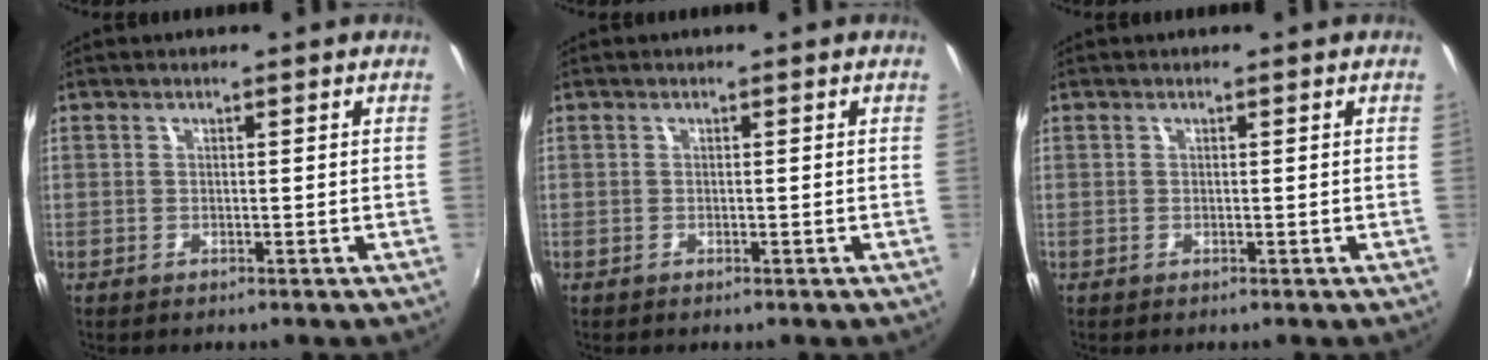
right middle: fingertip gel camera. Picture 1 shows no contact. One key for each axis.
{"total": 0.0}
{"total": 0.0}